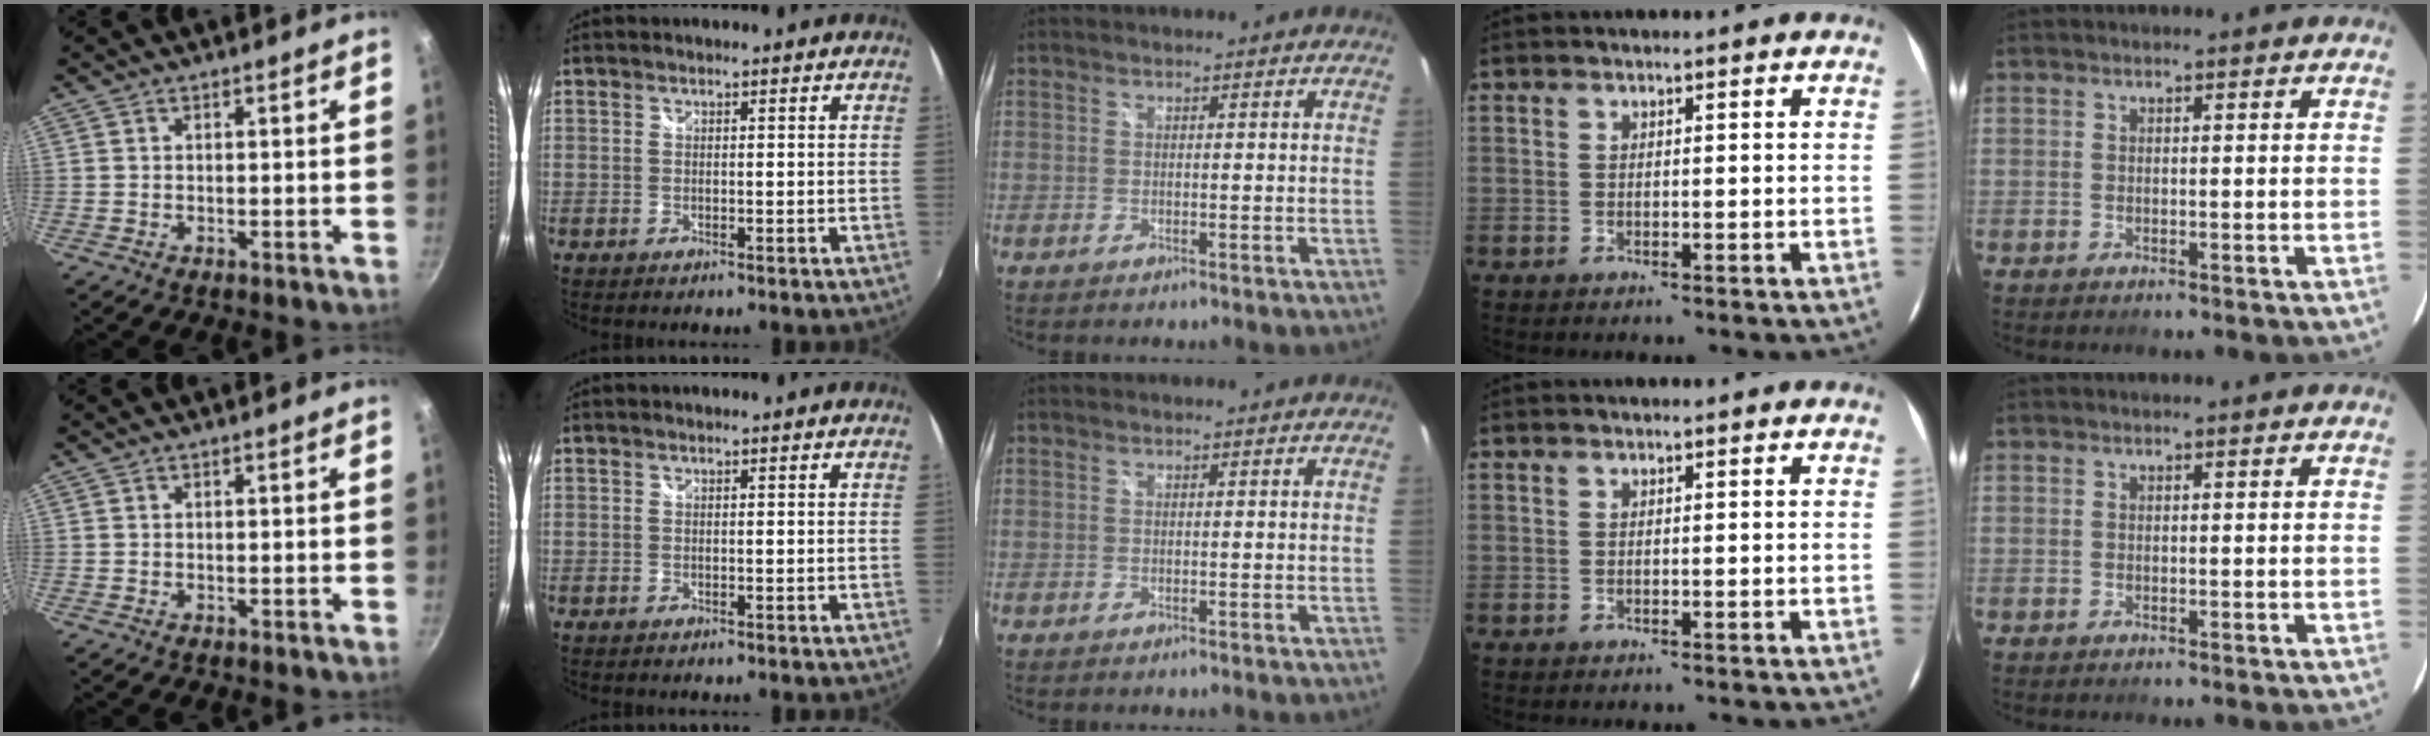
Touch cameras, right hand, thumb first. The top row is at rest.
{}